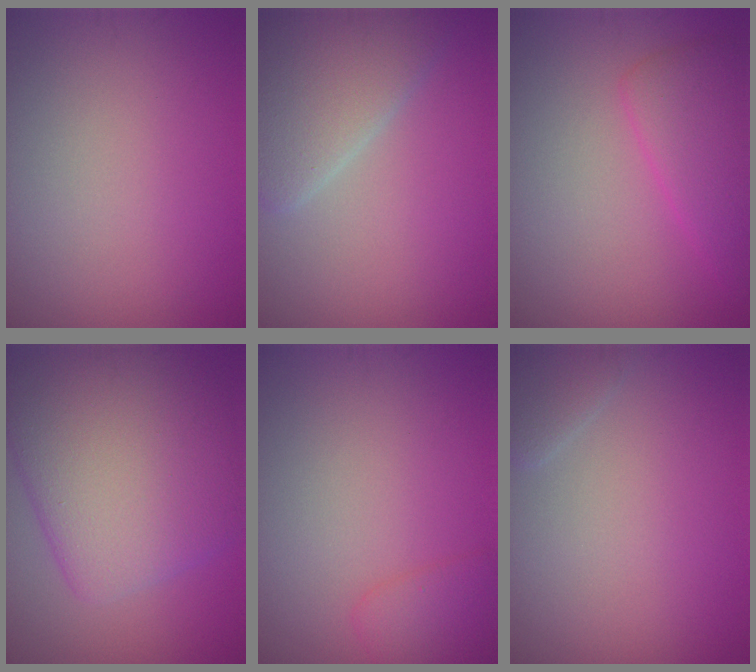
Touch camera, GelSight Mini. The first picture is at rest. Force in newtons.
{"total": 5.1, "press": 5.1, "slide": 0.6}
{"total": 3.5, "press": 3.5, "slide": 0.1}
{"total": 9.8, "press": 9.8, "slide": 0.3}
{"total": 2.0, "press": 2.0, "slide": 0.1}
{"total": 1.3, "press": 1.3, "slide": 0.2}